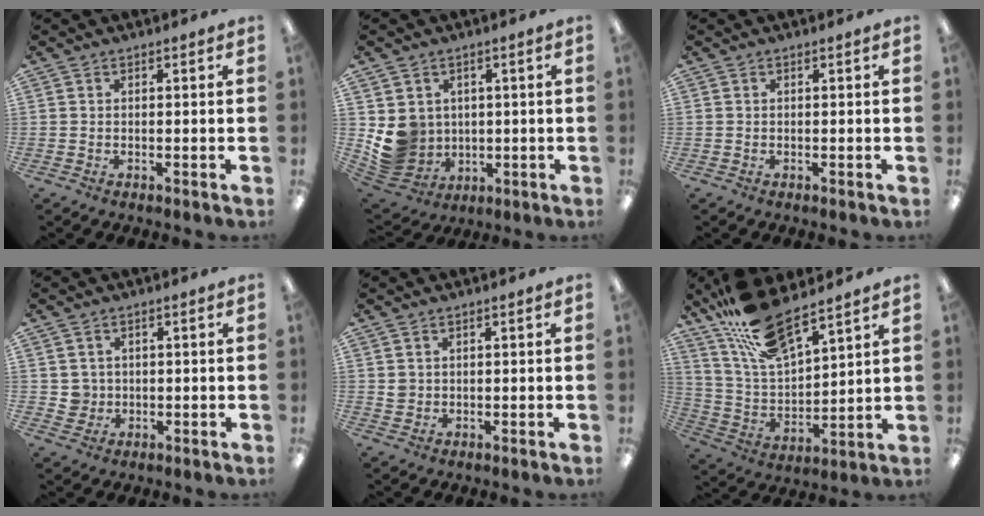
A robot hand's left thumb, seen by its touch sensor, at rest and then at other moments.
{"total": 8.7, "force": [1.0, 8.4, 2.2], "torque": [-0.068, -0.010, 0.031]}
{"total": 0.0}
{"total": 3.3, "force": [0.9, 3.2, 0.0], "torque": [-0.003, 0.004, 0.015]}
{"total": 2.0, "force": [0.9, 1.7, 0.5], "torque": [-0.012, 0.003, 0.017]}
{"total": 16.5, "force": [13.1, 5.1, 8.7], "torque": [-0.191, -0.065, 0.235]}